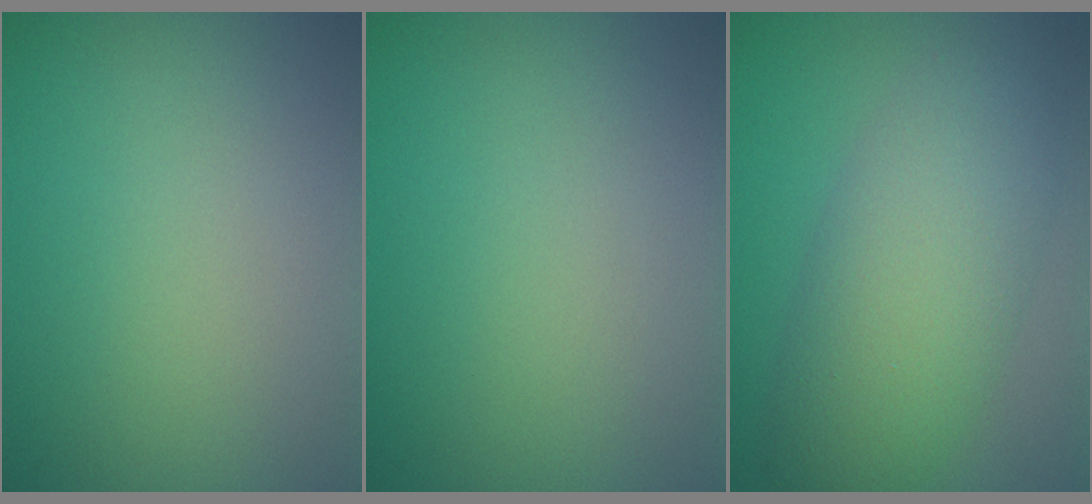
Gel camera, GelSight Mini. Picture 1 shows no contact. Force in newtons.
{"total": 0.0}
{"total": 6.5, "press": 6.5, "slide": 0.1}